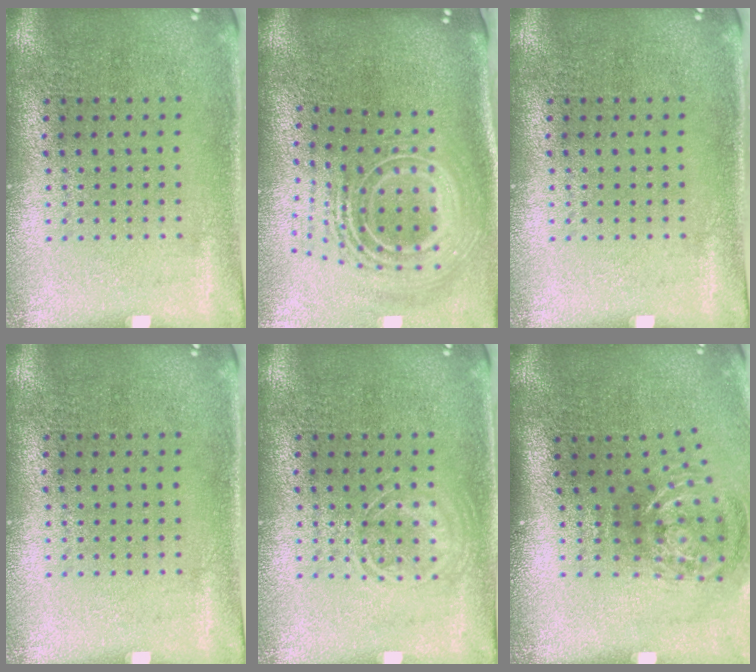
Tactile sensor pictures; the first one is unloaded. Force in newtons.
{"total": 2.8, "press": 1.9, "slide": 2.0}
{"total": 0.0}
{"total": 0.0}
{"total": 1.6, "press": 1.6, "slide": 0.2}
{"total": 1.8, "press": 1.3, "slide": 1.3}